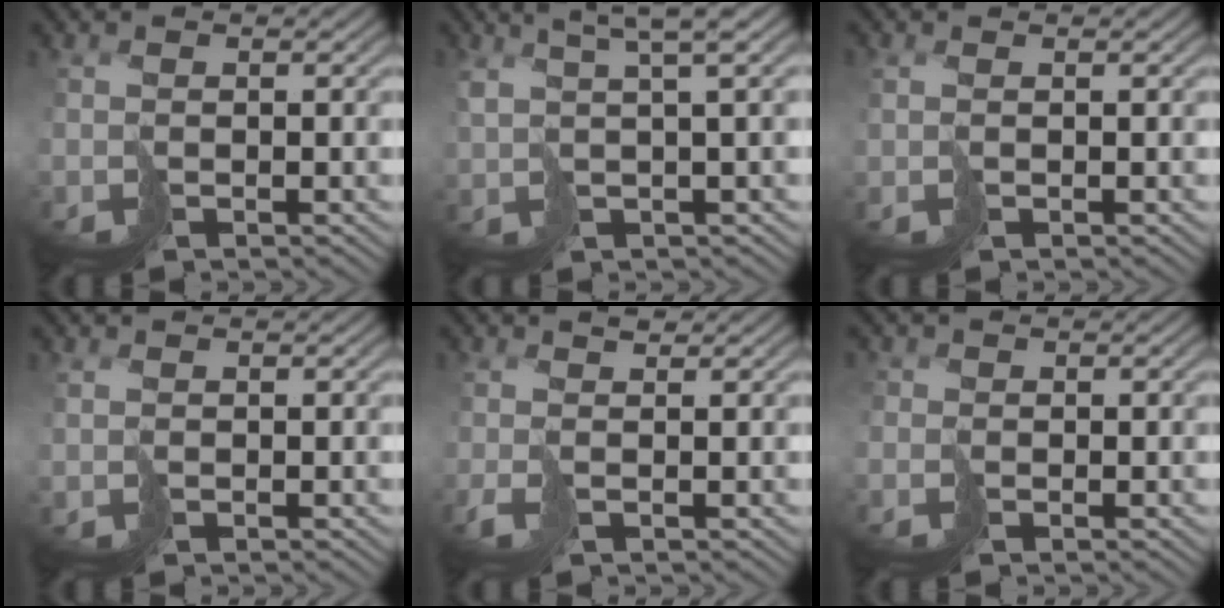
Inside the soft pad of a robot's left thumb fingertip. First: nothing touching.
{"total": 5.5, "force": [3.0, 1.0, 4.6], "torque": [-0.068, 0.021, 0.054]}
{"total": 0.8, "force": [0.2, 0.3, 0.7], "torque": [-0.022, -0.002, 0.002]}
{"total": 0.6, "force": [0.5, 0.2, -0.2], "torque": [0.000, 0.001, 0.013]}
{"total": 2.4, "force": [0.0, 0.8, 2.2], "torque": [-0.059, 0.004, -0.005]}
{"total": 1.8, "force": [-0.4, 1.7, 0.5], "torque": [-0.014, -0.005, -0.011]}